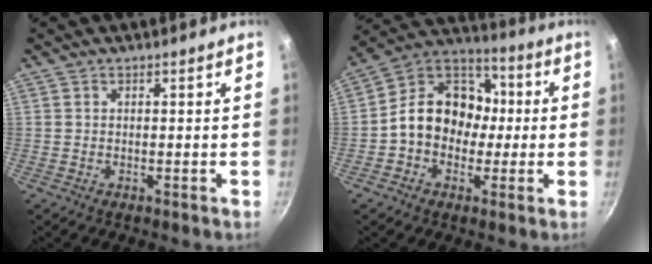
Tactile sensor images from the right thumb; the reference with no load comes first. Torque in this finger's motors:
{"motor_torque": [2.08, 1.92, 1.05, -0.74, 0.38]}